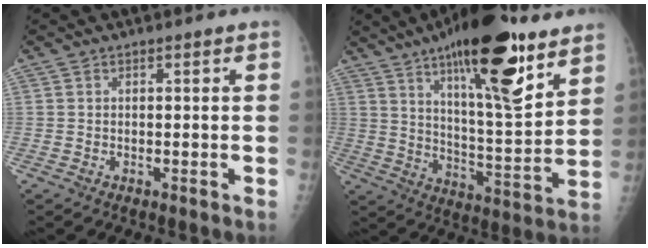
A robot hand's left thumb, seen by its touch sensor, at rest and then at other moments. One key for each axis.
{"total": 22.5, "fx": 13.5, "fy": 6.2, "fz": 16.9, "tx": -0.242, "ty": -0.064, "tz": 0.216}